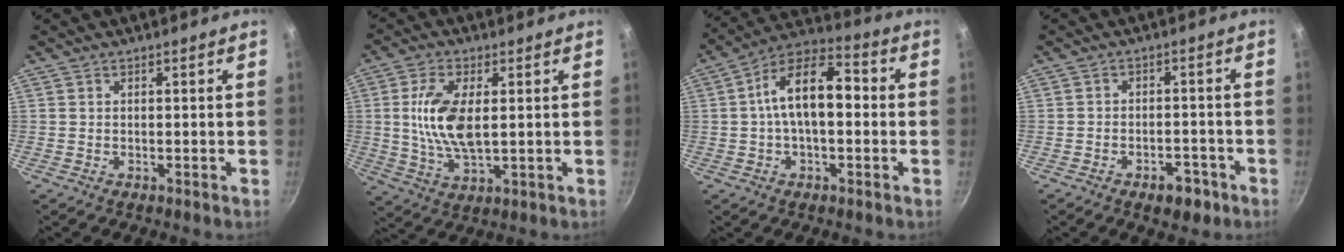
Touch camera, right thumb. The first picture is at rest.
{"total": 11.0, "force": [1.4, 5.2, 9.6], "torque": [-0.187, -0.003, 0.029]}
{"total": 13.9, "force": [0.4, 7.4, 11.7], "torque": [-0.171, 0.044, -0.011]}
{"total": 5.6, "force": [-3.3, 3.1, 3.3], "torque": [-0.029, 0.025, -0.037]}